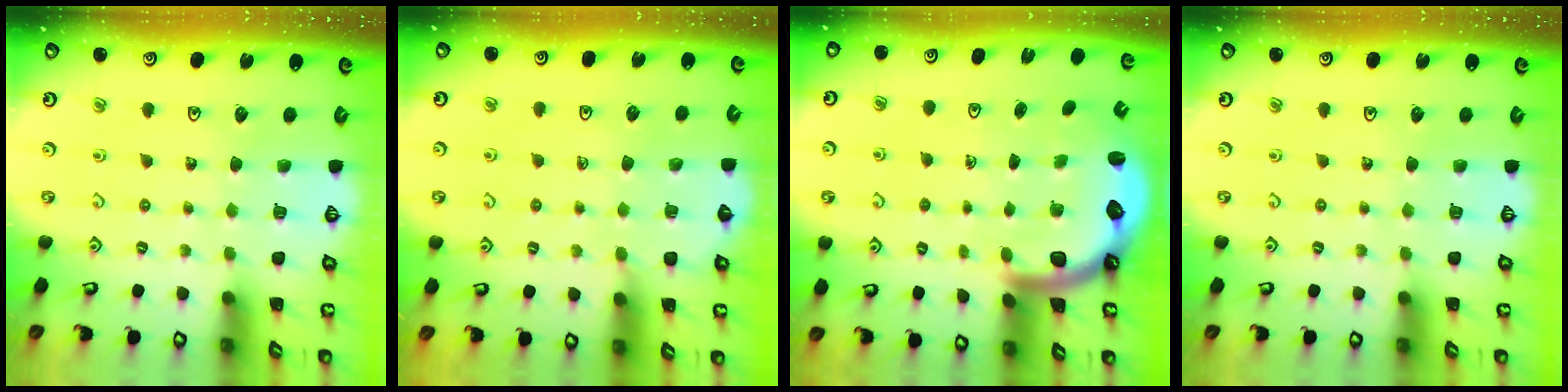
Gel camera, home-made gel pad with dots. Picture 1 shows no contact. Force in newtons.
{"total": 3.3, "press": 3.3, "slide": 0.5}
{"total": 3.2, "press": 3.1, "slide": 0.5}
{"total": 0.0}